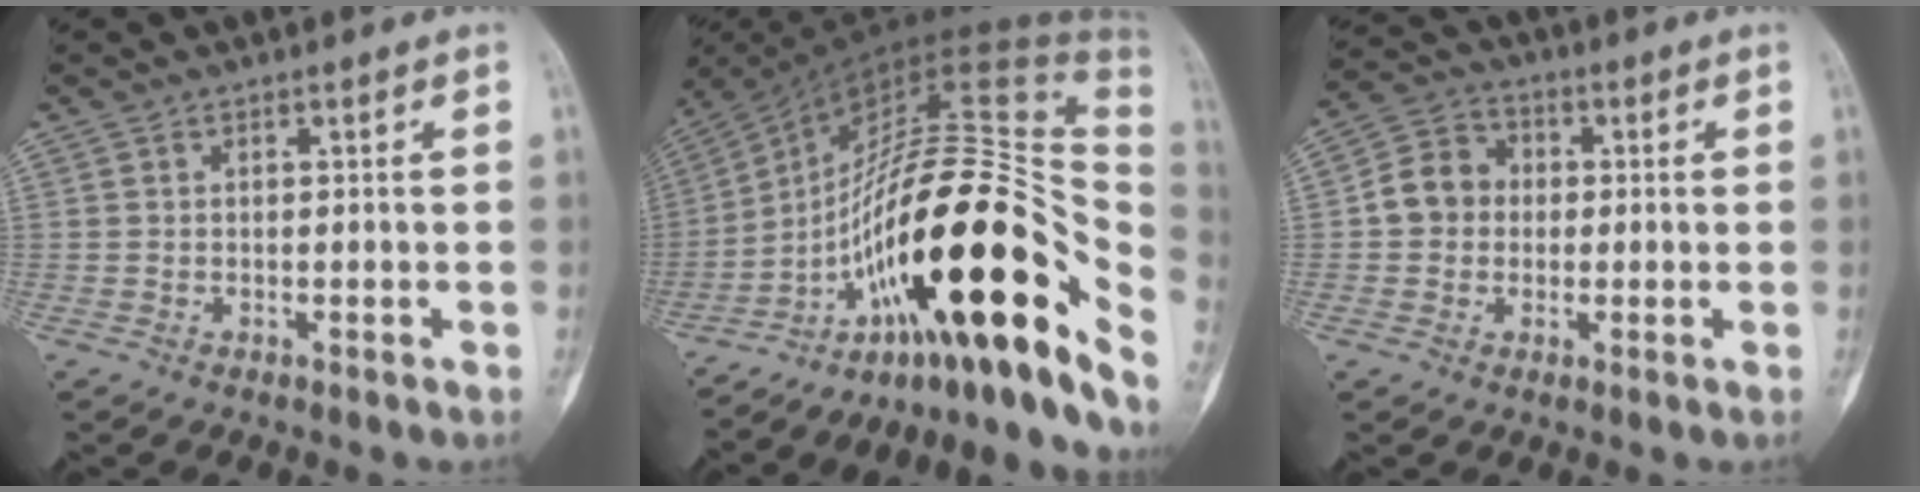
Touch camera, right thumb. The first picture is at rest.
{"total": 35.6, "force": [-11.1, 11.7, 31.8], "torque": [-0.396, 0.089, -0.165]}
{"total": 7.6, "force": [0.0, 6.8, 3.5], "torque": [-0.042, 0.021, -0.013]}